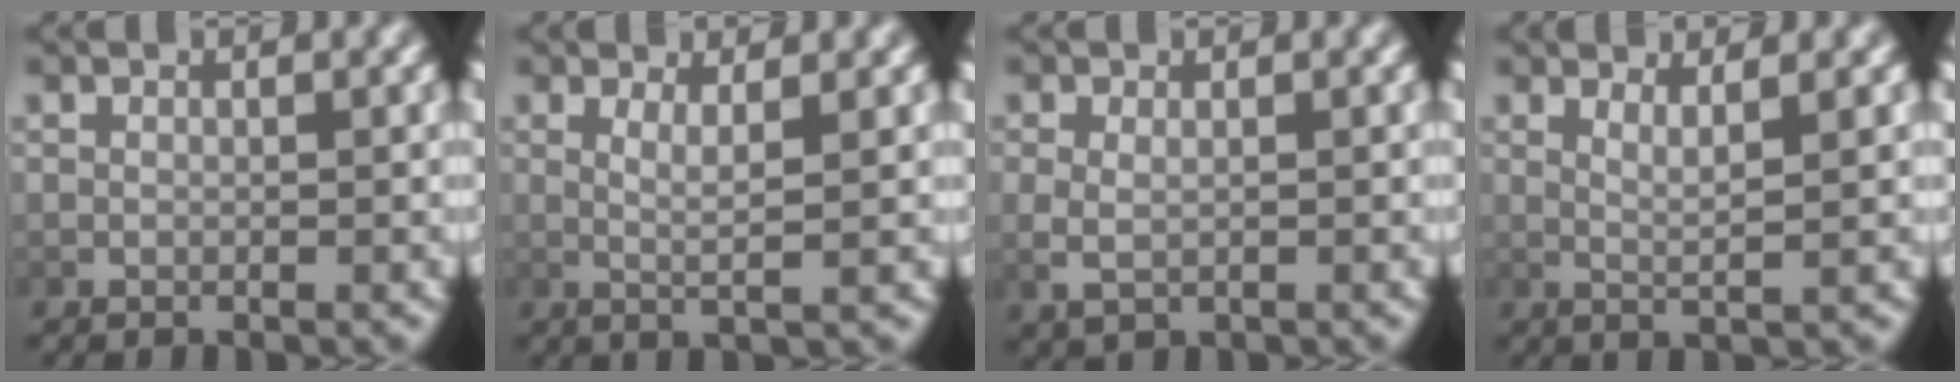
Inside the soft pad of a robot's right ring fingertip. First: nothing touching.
{"total": 2.8, "force": [0.9, 0.0, 2.6], "torque": [-0.045, -0.008, 0.019]}
{"total": 2.4, "force": [0.2, 1.6, 1.7], "torque": [-0.047, -0.013, 0.016]}
{"total": 2.8, "force": [1.3, 0.0, 2.4], "torque": [-0.037, -0.006, 0.025]}